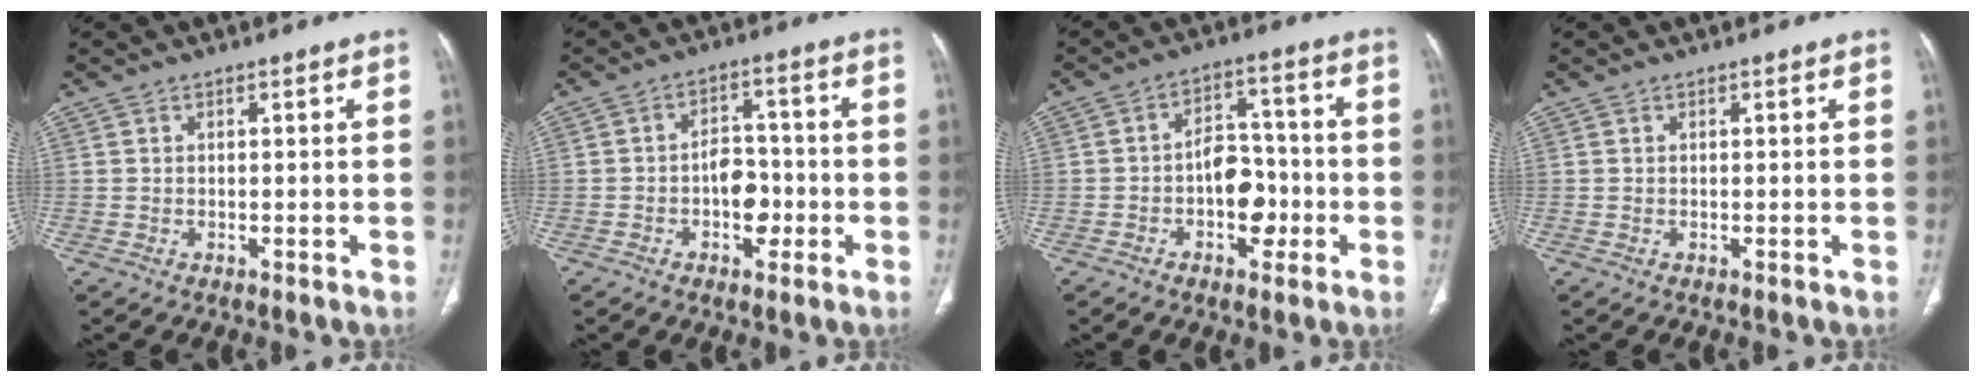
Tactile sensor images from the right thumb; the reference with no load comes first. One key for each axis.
{"total": 6.6, "fx": -1.9, "fy": 4.4, "fz": 4.6, "tx": -0.041, "ty": 0.025, "tz": -0.034}
{"total": 8.6, "fx": -2.4, "fy": 5.6, "fz": 6.1, "tx": -0.057, "ty": 0.033, "tz": -0.042}
{"total": 0.0}